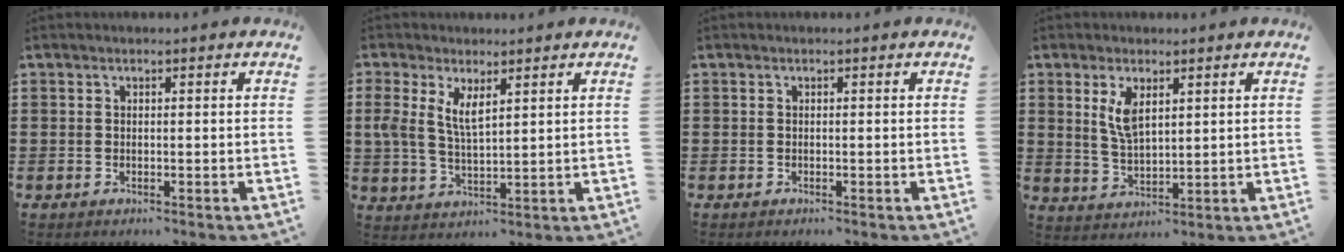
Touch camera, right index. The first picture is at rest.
{"total": 5.2, "force": [2.5, 2.0, 4.1], "torque": [-0.098, 0.001, 0.042]}
{"total": 0.0}
{"total": 5.0, "force": [2.0, 2.1, 4.0], "torque": [-0.086, 0.005, 0.036]}